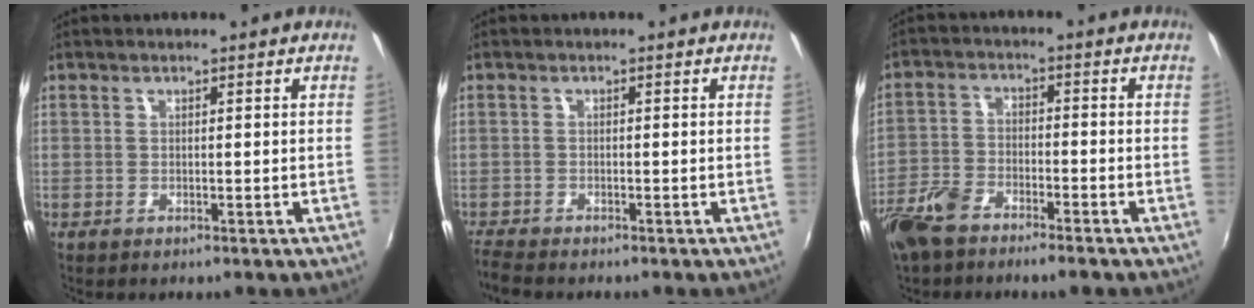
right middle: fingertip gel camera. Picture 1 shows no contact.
{"total": 3.2, "force": [-3.0, 0.3, 0.9], "torque": [-0.030, -0.019, -0.061]}
{"total": 9.0, "force": [-6.9, 3.2, 4.9], "torque": [-0.121, -0.009, -0.135]}